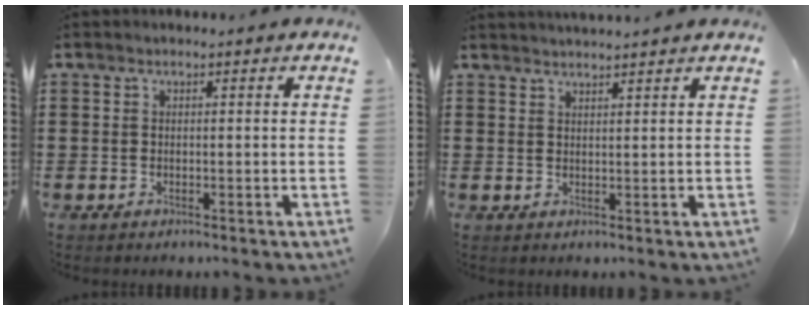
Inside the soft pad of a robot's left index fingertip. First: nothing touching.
{"total": 1.9, "force": [1.8, -0.3, 0.1], "torque": [-0.005, -0.001, 0.036]}